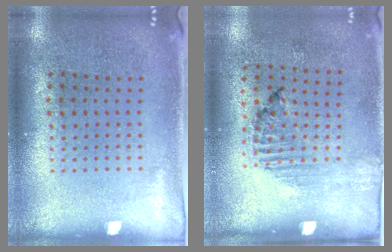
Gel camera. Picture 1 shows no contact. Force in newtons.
{"total": 1.3, "press": 1.1, "slide": 0.7}